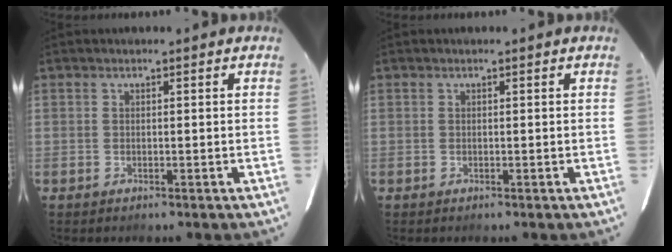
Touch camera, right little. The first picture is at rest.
{"total": 0.0}